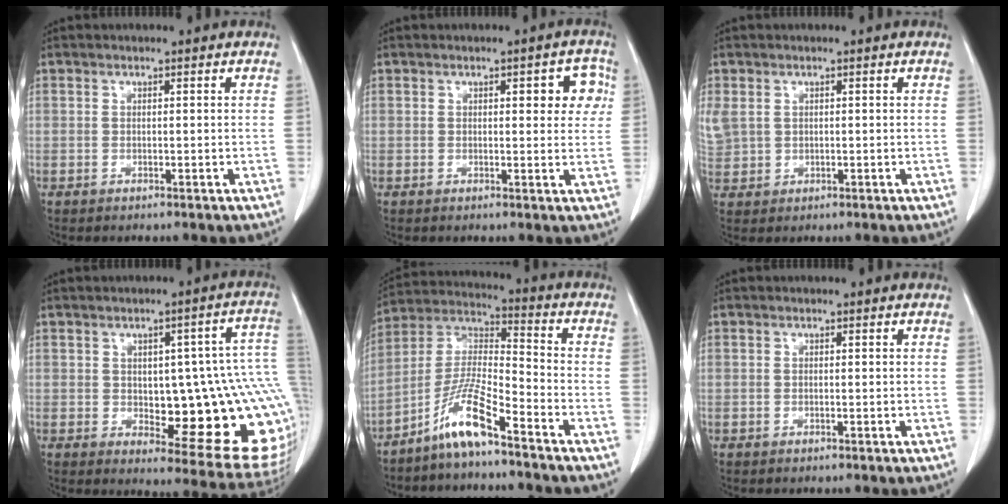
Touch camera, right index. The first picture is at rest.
{"total": 4.9, "force": [1.5, 1.9, 4.3], "torque": [-0.039, 0.010, 0.015]}
{"total": 6.5, "force": [1.3, 5.5, 3.3], "torque": [-0.113, 0.013, 0.040]}
{"total": 19.7, "force": [-1.2, 5.9, 18.8], "torque": [-0.147, 0.024, 0.005]}
{"total": 9.8, "force": [-6.9, 0.6, 7.0], "torque": [-0.151, -0.001, -0.137]}
{"total": 0.0}